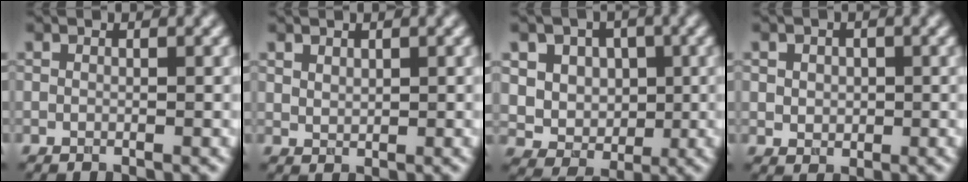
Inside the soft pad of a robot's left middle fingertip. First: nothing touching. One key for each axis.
{"total": 1.0, "fx": 0.8, "fy": 0.6, "fz": 0.3, "tx": -0.009, "ty": -0.002, "tz": 0.020}
{"total": 5.8, "fx": 1.4, "fy": 5.0, "fz": 2.5, "tx": -0.035, "ty": 0.004, "tz": 0.023}
{"total": 2.1, "fx": 0.5, "fy": 1.7, "fz": 1.0, "tx": -0.019, "ty": 0.005, "tz": 0.011}